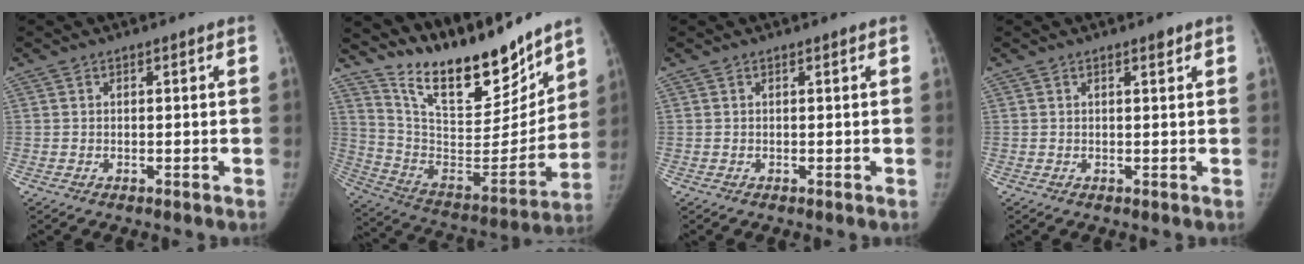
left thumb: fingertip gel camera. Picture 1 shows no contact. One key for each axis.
{"total": 23.5, "fx": 19.4, "fy": 6.8, "fz": 11.5, "tx": -0.137, "ty": -0.115, "tz": 0.334}
{"total": 0.0}
{"total": 1.1, "fx": 0.7, "fy": 0.2, "fz": 0.8, "tx": -0.010, "ty": -0.004, "tz": 0.012}